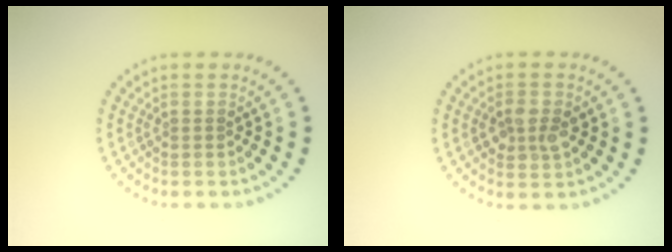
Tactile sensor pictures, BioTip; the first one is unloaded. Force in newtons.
{"total": 2.4, "press": 2.4, "slide": 0.2}